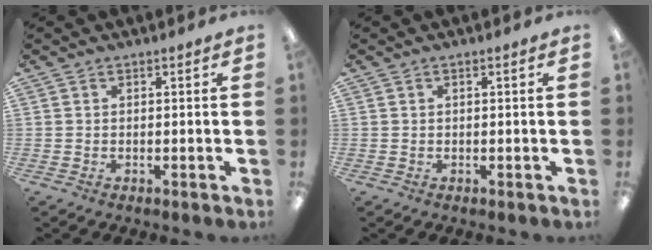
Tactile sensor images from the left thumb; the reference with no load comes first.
{"total": 1.1, "force": [0.1, 0.1, 1.0], "torque": [-0.018, -0.001, 0.003]}